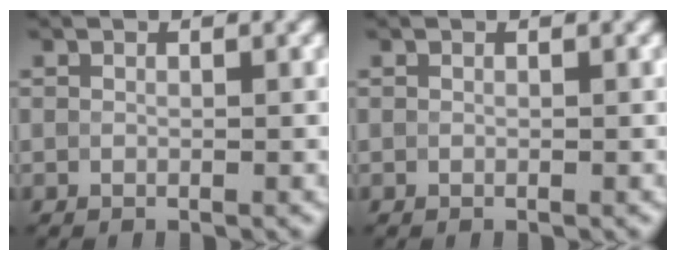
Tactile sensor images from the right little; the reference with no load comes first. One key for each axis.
{"total": 0.0}